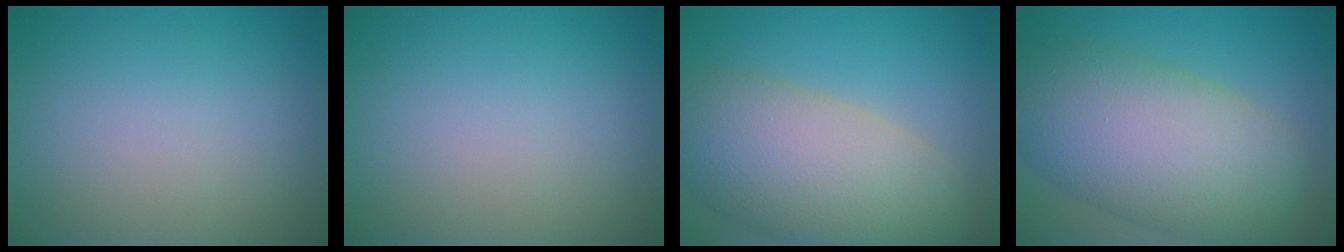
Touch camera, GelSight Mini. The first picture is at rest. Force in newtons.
{"total": 0.0}
{"total": 9.2, "press": 9.2, "slide": 0.6}
{"total": 10.7, "press": 10.7, "slide": 0.4}